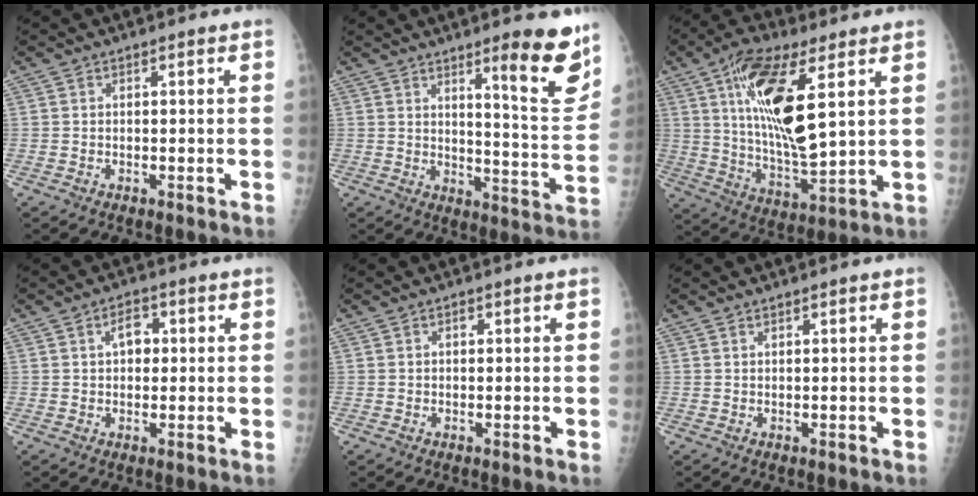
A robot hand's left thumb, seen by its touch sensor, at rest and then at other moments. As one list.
[{"total": 13.9, "force": [8.6, 2.3, 10.7], "torque": [-0.113, -0.064, 0.125]}, {"total": 18.3, "force": [6.4, 6.4, 15.9], "torque": [-0.283, -0.028, 0.117]}, {"total": 4.7, "force": [1.1, 3.2, 3.2], "torque": [-0.031, 0.003, 0.015]}, {"total": 1.3, "force": [0.4, 0.9, 0.8], "torque": [-0.007, 0.000, 0.007]}, {"total": 0.8, "force": [0.6, 0.4, 0.4], "torque": [-0.005, -0.002, 0.009]}]